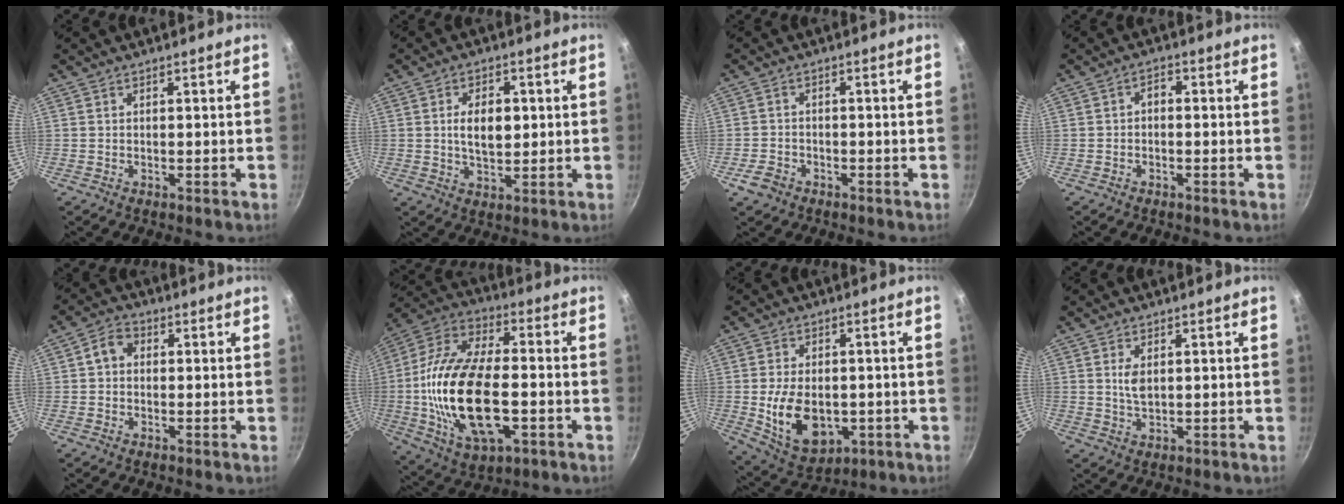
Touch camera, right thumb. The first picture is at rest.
{"total": 7.2, "force": [0.9, 4.2, 5.7], "torque": [-0.076, -0.004, 0.016]}
{"total": 3.3, "force": [-2.0, 2.3, 1.2], "torque": [-0.023, 0.011, -0.034]}
{"total": 2.1, "force": [-0.3, 1.4, 1.6], "torque": [-0.018, 0.013, -0.014]}
{"total": 4.5, "force": [0.4, 3.6, 2.6], "torque": [-0.034, 0.015, -0.002]}
{"total": 24.3, "force": [-3.4, 12.1, 20.8], "torque": [-0.413, 0.014, -0.054]}
{"total": 13.0, "force": [-2.1, 8.5, 9.6], "torque": [-0.143, -0.001, -0.015]}
{"total": 3.2, "force": [0.7, 1.7, 2.6], "torque": [-0.047, -0.008, 0.017]}